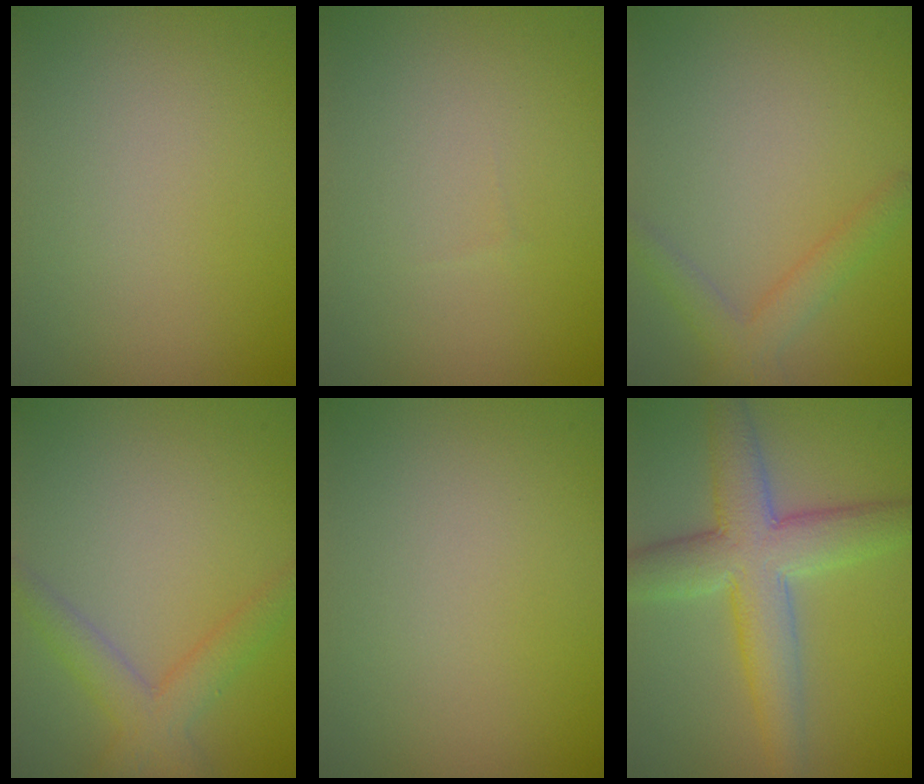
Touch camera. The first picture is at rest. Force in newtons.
{"total": 0.0}
{"total": 2.5, "press": 2.5, "slide": 0.3}
{"total": 3.4, "press": 3.4, "slide": 0.2}
{"total": 0.0}
{"total": 7.0, "press": 7.0, "slide": 0.0}